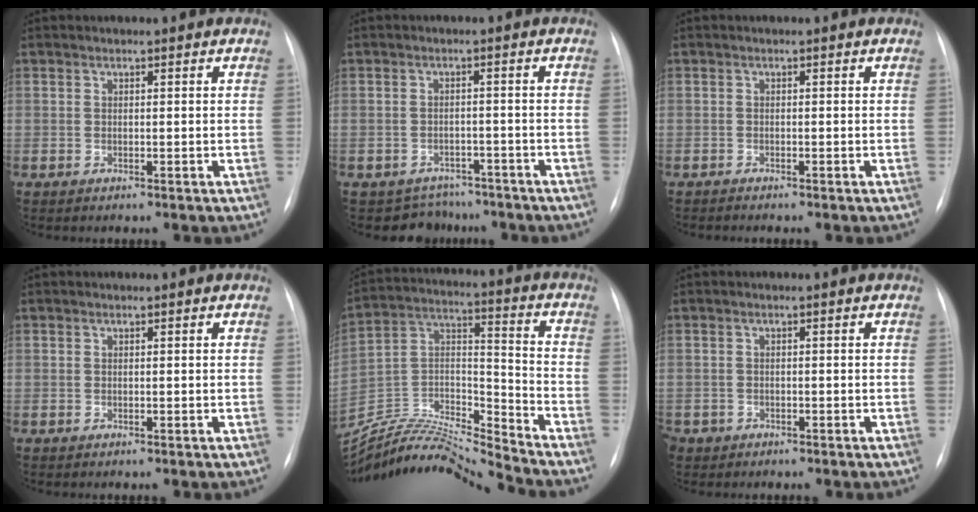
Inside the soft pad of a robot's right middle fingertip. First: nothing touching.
{"total": 5.3, "force": [-4.5, 2.7, -0.9], "torque": [0.020, 0.024, -0.061]}
{"total": 0.6, "force": [-0.6, 0.0, 0.1], "torque": [-0.003, -0.002, -0.010]}
{"total": 0.0}
{"total": 17.6, "force": [-17.1, -0.8, 4.0], "torque": [-0.068, 0.034, -0.306]}
{"total": 2.7, "force": [-1.9, 2.0, 0.2], "torque": [-0.005, 0.003, -0.032]}